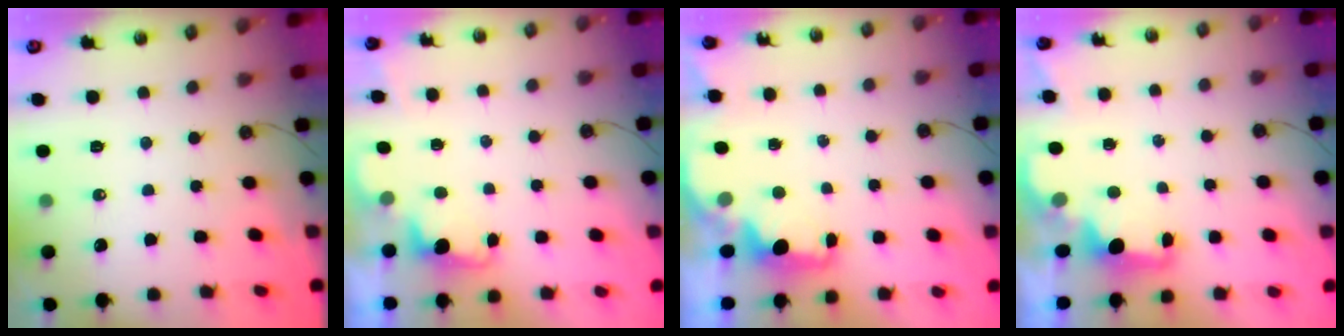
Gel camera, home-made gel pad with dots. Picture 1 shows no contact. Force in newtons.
{"total": 1.3, "press": 1.0, "slide": 0.9}
{"total": 2.5, "press": 2.3, "slide": 0.8}
{"total": 2.1, "press": 2.0, "slide": 0.7}